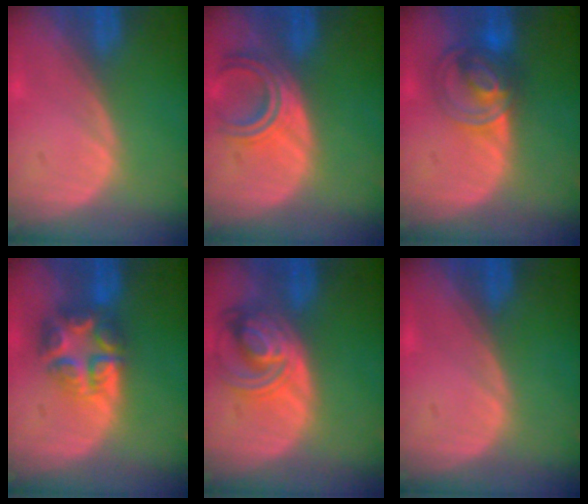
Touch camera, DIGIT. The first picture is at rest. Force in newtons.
{"total": 5.2, "press": 5.0, "slide": 1.4}
{"total": 7.5, "press": 6.2, "slide": 4.1}
{"total": 7.9, "press": 6.8, "slide": 4.1}
{"total": 7.8, "press": 6.8, "slide": 3.7}
{"total": 0.0}